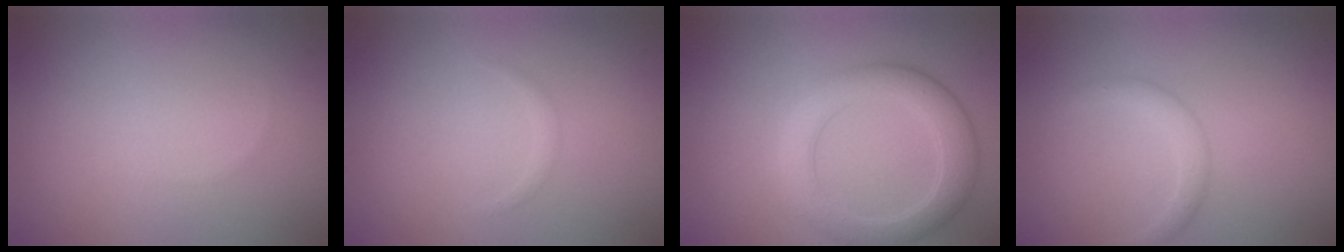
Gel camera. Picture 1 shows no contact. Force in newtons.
{"total": 0.5, "press": 0.5, "slide": 0.0}
{"total": 4.1, "press": 4.1, "slide": 0.1}
{"total": 1.6, "press": 1.6, "slide": 0.1}